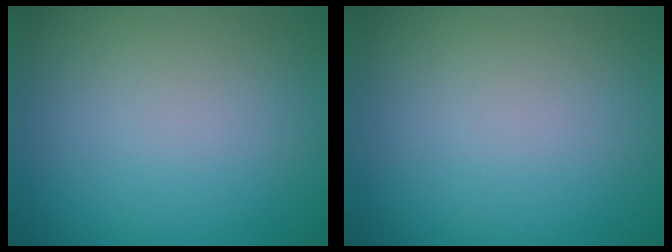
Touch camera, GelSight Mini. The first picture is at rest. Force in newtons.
{"total": 0.0}